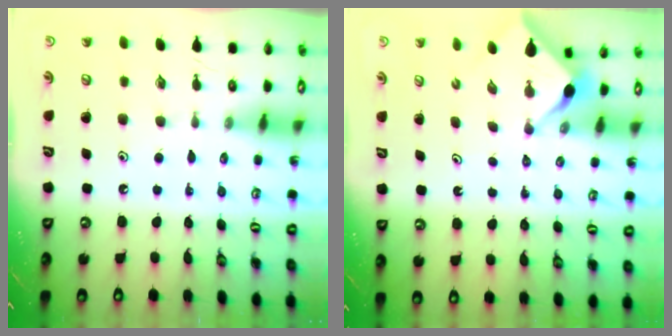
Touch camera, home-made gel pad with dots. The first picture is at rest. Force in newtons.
{"total": 3.1, "press": 3.0, "slide": 0.4}